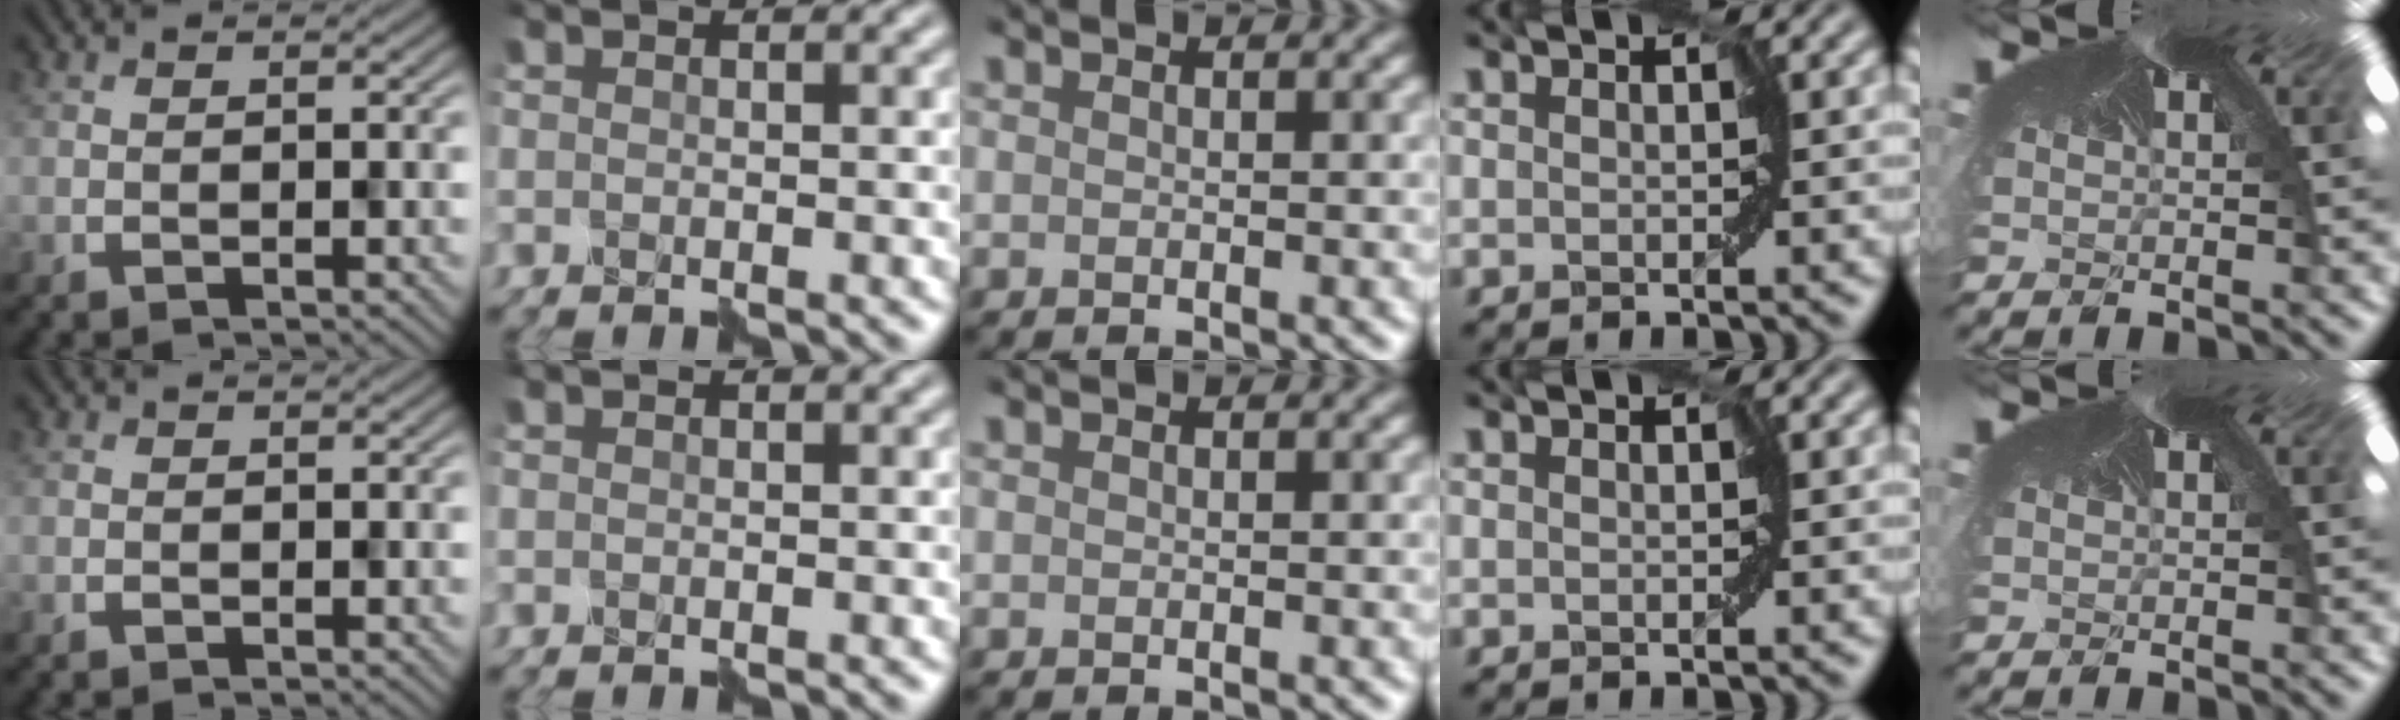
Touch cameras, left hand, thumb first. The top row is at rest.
{"thumb": {"total": 0.6, "force": [-0.4, 0.2, -0.4], "torque": [0.010, -0.002, -0.005]}}